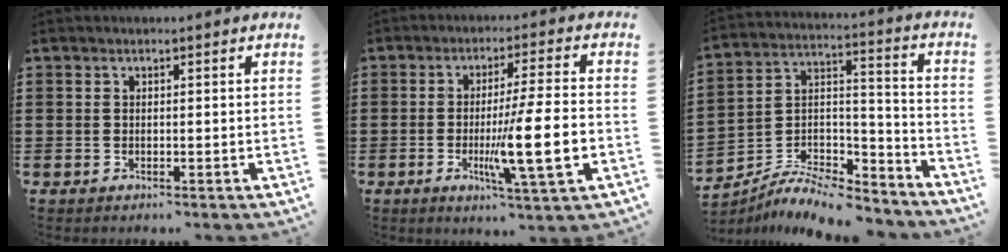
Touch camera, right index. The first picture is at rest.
{"total": 11.8, "force": [-2.7, 0.8, 11.5], "torque": [-0.202, -0.021, -0.051]}
{"total": 8.0, "force": [-7.2, 2.3, 2.6], "torque": [-0.050, 0.011, -0.140]}